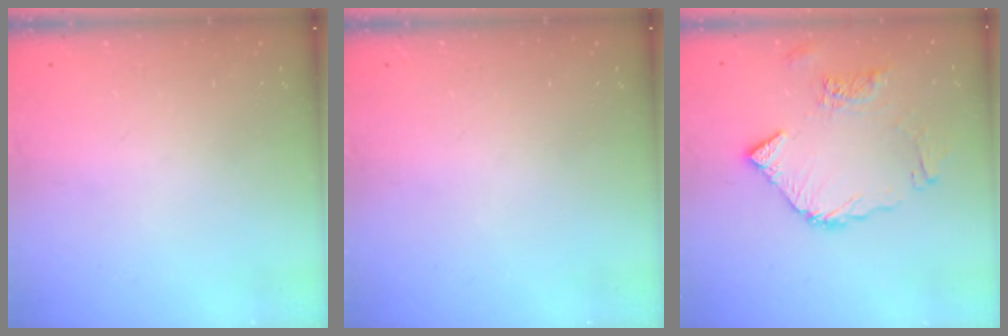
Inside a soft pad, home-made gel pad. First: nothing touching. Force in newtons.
{"total": 0.0}
{"total": 11.0, "press": 10.9, "slide": 1.5}